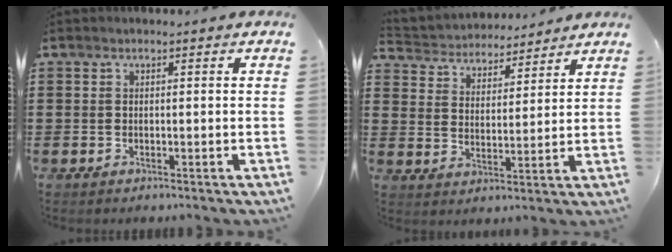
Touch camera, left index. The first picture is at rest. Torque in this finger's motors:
{"motor_torque": [1.24, -0.90, 0.05, 0.04]}